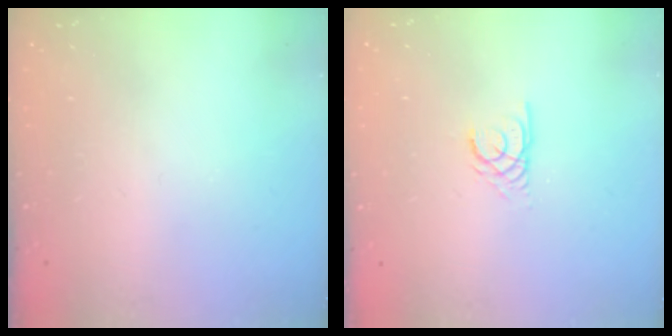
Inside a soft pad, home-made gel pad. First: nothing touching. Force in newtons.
{"total": 2.2, "press": 2.2, "slide": 0.3}